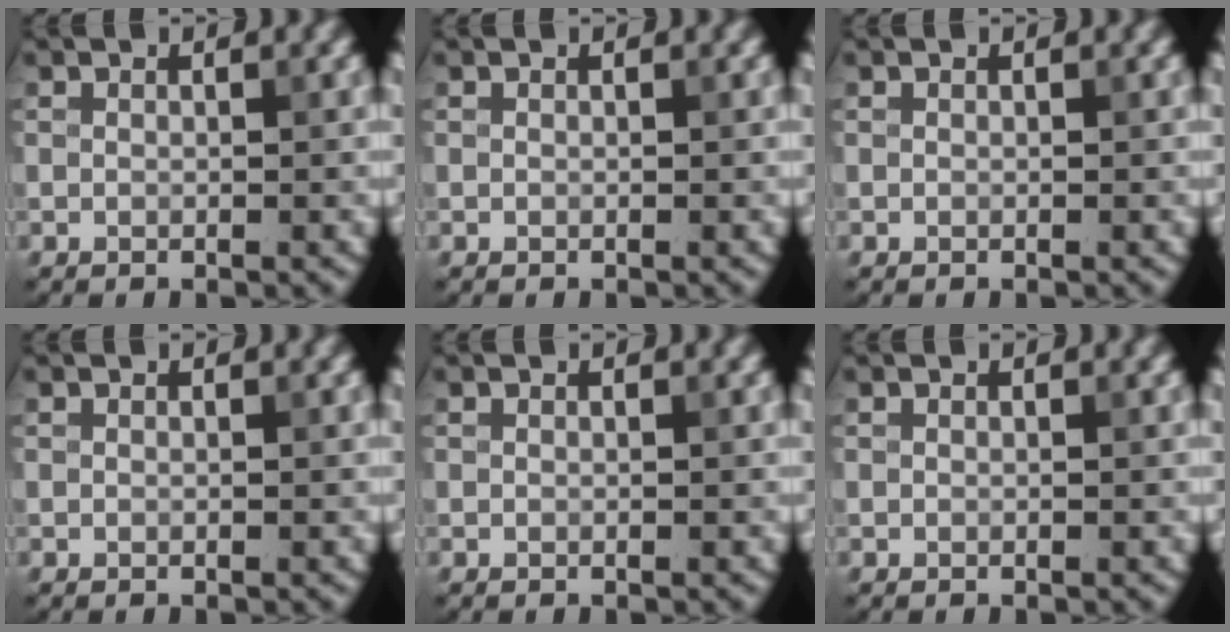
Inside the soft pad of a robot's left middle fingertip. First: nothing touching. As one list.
[{"total": 0.0}, {"total": 0.0}, {"total": 0.0}, {"total": 0.0}, {"total": 0.0}]